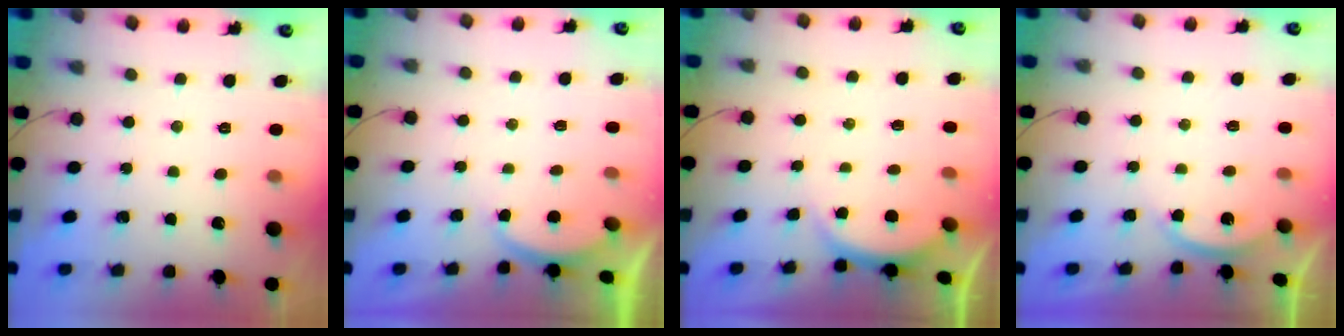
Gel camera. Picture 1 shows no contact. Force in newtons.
{"total": 1.7, "press": 1.6, "slide": 0.6}
{"total": 2.9, "press": 2.2, "slide": 1.8}
{"total": 2.2, "press": 2.2, "slide": 0.5}